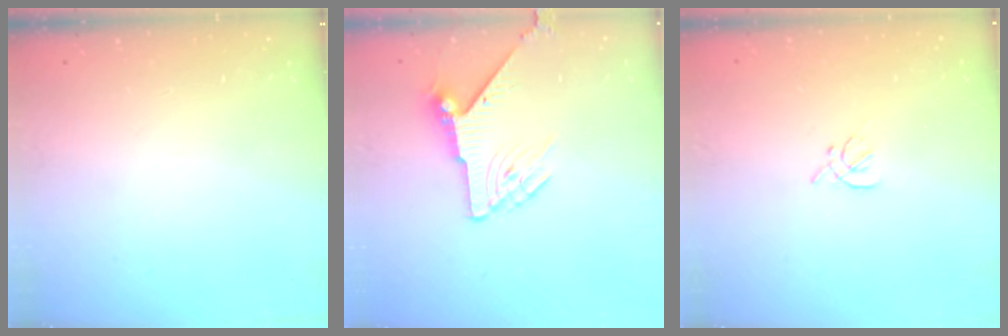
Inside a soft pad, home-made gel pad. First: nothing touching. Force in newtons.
{"total": 7.4, "press": 7.4, "slide": 0.1}
{"total": 1.6, "press": 1.5, "slide": 0.5}